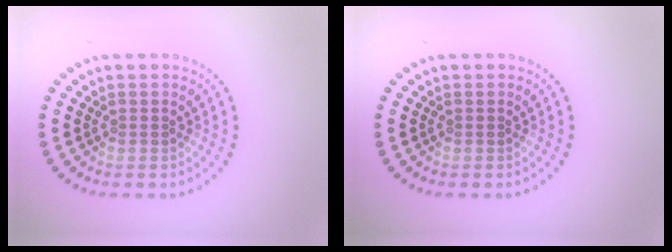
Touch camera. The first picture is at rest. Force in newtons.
{"total": 0.0}